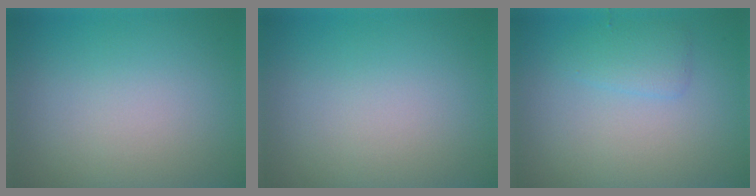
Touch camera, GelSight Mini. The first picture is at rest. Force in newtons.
{"total": 0.0}
{"total": 1.7, "press": 1.7, "slide": 0.1}